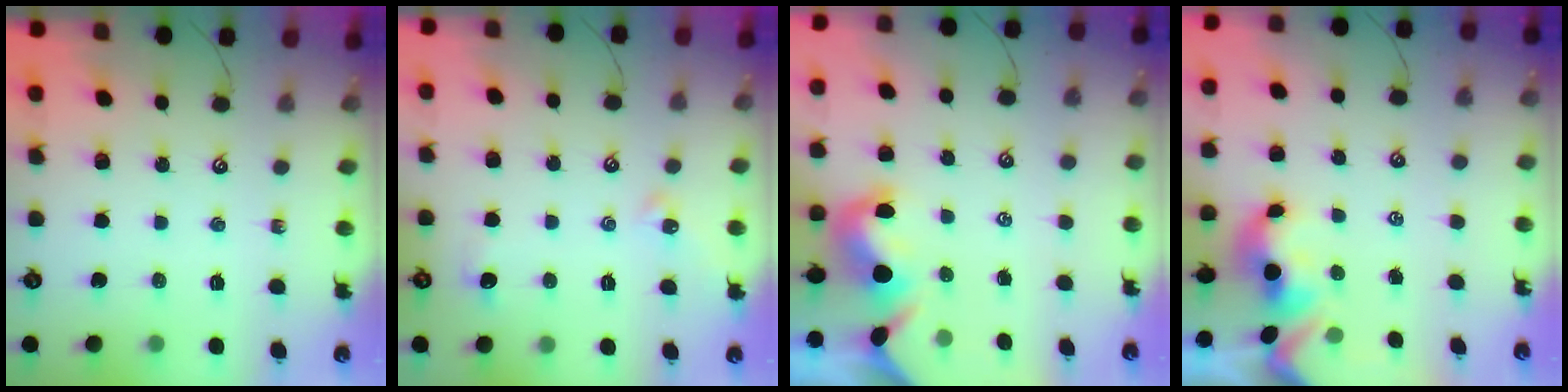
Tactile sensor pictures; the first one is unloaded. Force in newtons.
{"total": 2.1, "press": 2.0, "slide": 0.6}
{"total": 1.9, "press": 1.6, "slide": 1.0}
{"total": 1.6, "press": 1.4, "slide": 0.7}